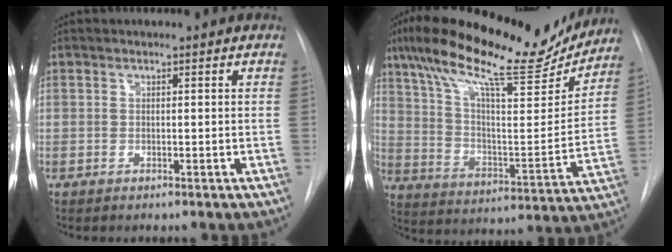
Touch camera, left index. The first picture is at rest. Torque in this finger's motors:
{"motor_torque": [1.05, -1.09, 0.81, 0.21]}